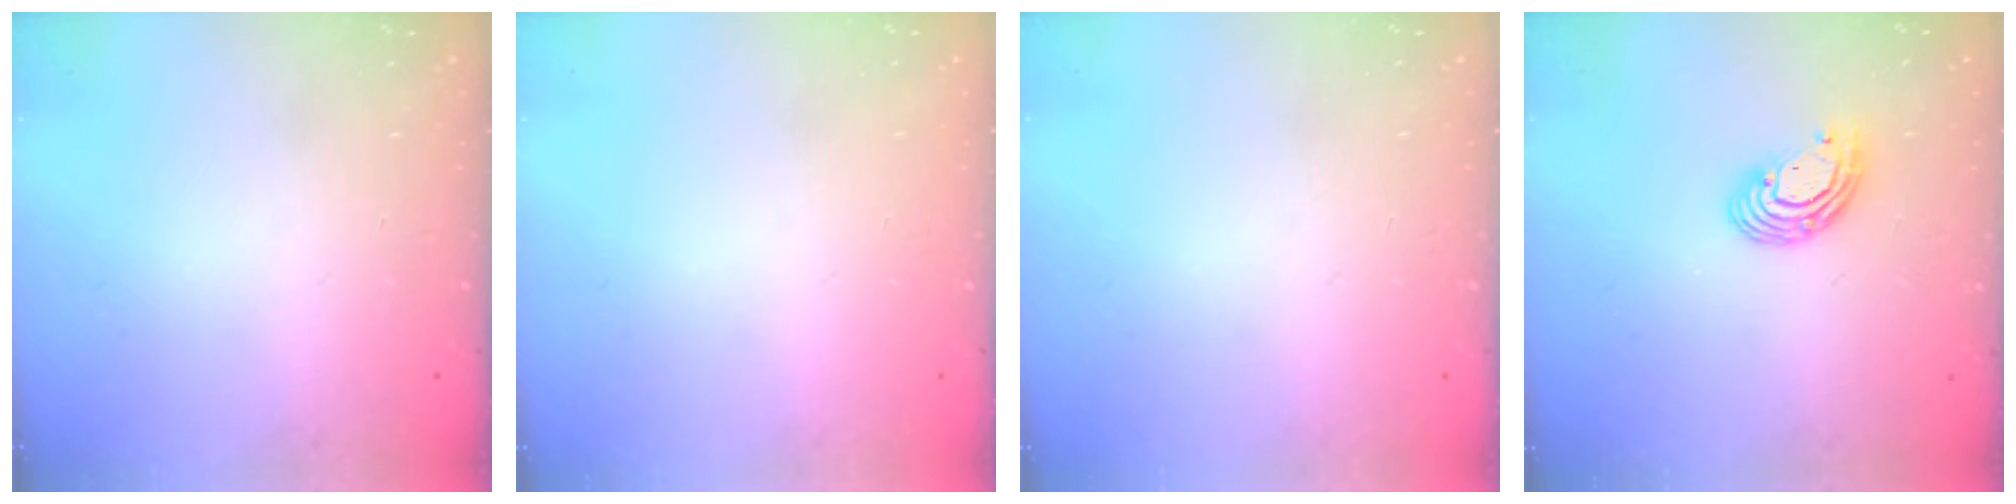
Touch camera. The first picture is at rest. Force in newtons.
{"total": 0.0}
{"total": 0.0}
{"total": 8.4, "press": 8.3, "slide": 1.4}